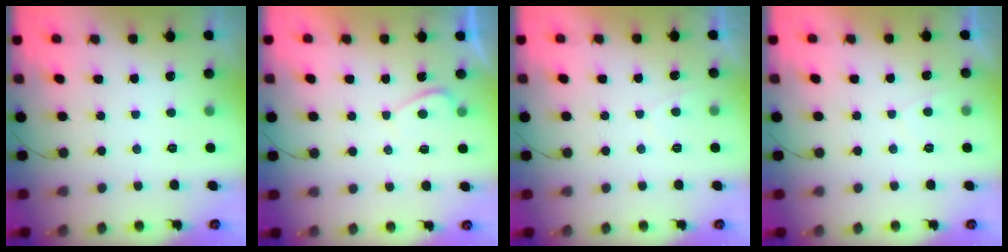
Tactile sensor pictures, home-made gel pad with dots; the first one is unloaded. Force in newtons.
{"total": 0.6, "press": 0.3, "slide": 0.5}
{"total": 0.8, "press": 0.6, "slide": 0.6}
{"total": 0.8, "press": 0.6, "slide": 0.6}